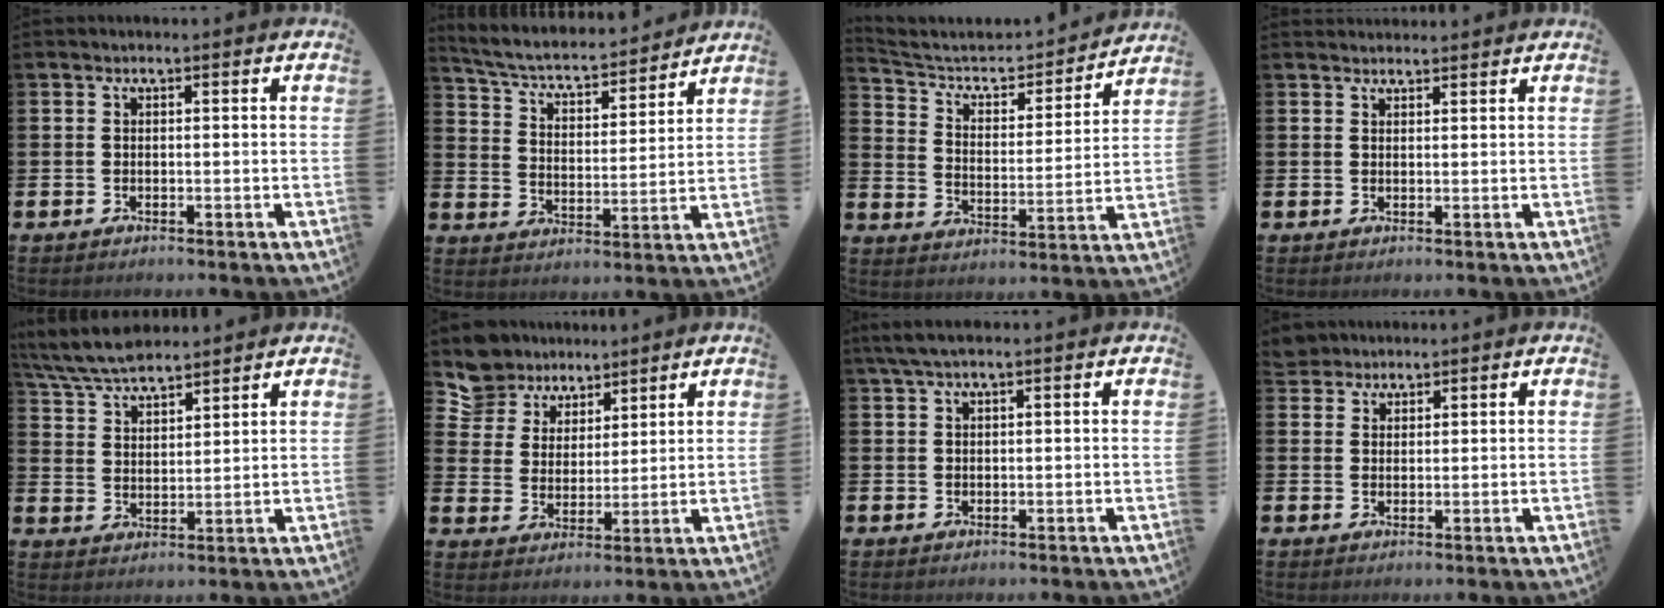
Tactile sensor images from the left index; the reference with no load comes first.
{"total": 5.2, "force": [4.8, 1.2, 1.6], "torque": [-0.058, -0.044, 0.075]}
{"total": 6.4, "force": [5.7, 2.4, 1.7], "torque": [-0.060, -0.045, 0.091]}
{"total": 1.7, "force": [1.7, 0.4, 0.0], "torque": [0.009, -0.006, 0.029]}
{"total": 6.6, "force": [6.3, 1.2, 1.6], "torque": [-0.056, -0.025, 0.115]}
{"total": 6.9, "force": [6.3, 2.7, -0.8], "torque": [-0.031, -0.040, 0.118]}
{"total": 2.5, "force": [1.7, 0.5, 1.7], "torque": [-0.040, 0.006, 0.032]}
{"total": 3.5, "force": [3.3, 1.2, -0.1], "torque": [0.003, -0.011, 0.061]}